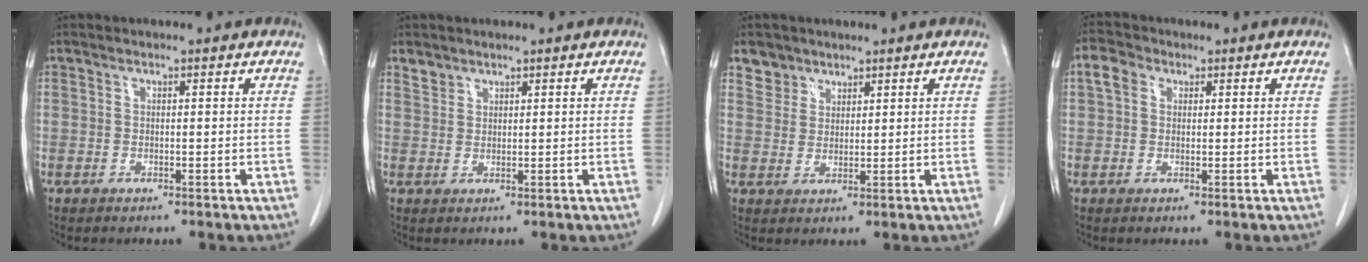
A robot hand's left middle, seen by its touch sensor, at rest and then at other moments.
{"total": 1.7, "force": [1.4, 0.9, 0.0], "torque": [0.005, 0.006, 0.025]}
{"total": 3.4, "force": [2.6, 2.3, -0.2], "torque": [0.013, 0.005, 0.045]}
{"total": 3.1, "force": [1.1, 2.4, 1.6], "torque": [-0.034, 0.018, 0.020]}